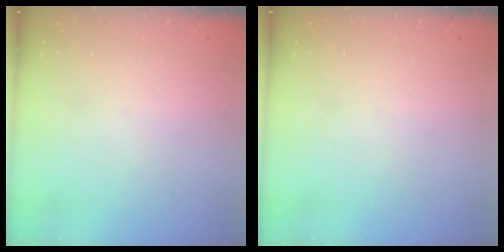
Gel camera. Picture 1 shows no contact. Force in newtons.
{"total": 0.0}